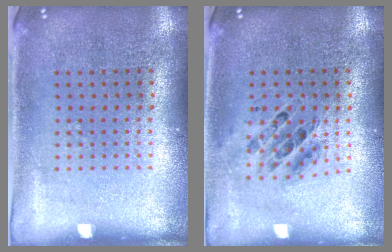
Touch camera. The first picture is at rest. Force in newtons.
{"total": 0.7, "press": 0.6, "slide": 0.2}